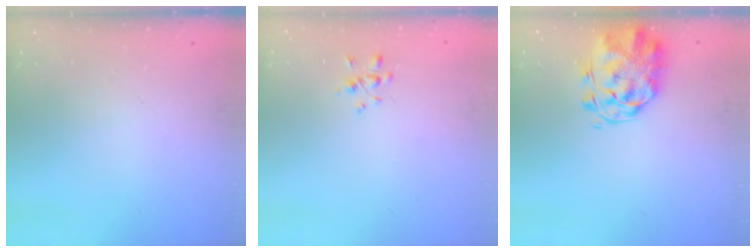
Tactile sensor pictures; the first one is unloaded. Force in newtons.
{"total": 1.9, "press": 1.7, "slide": 0.7}
{"total": 3.3, "press": 3.2, "slide": 0.9}